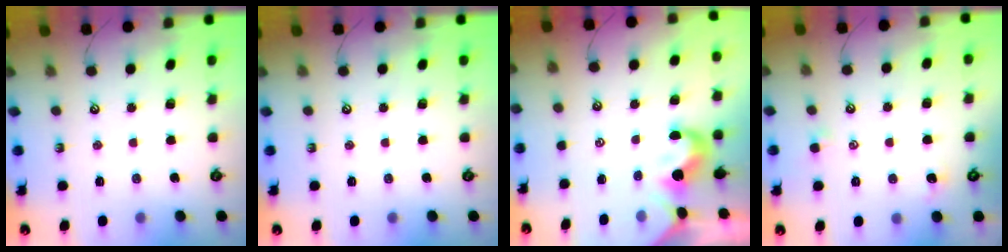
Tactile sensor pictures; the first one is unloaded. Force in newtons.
{"total": 0.0}
{"total": 0.0}
{"total": 0.0}